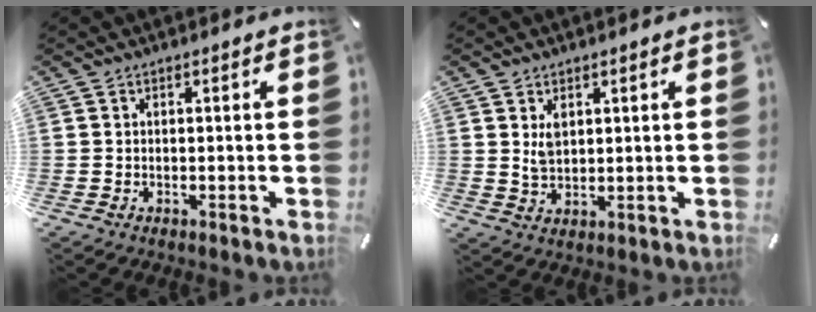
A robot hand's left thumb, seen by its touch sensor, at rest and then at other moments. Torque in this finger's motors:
{"motor_torque": [0.71, 0.87, 0.35, -0.43, 0.18]}